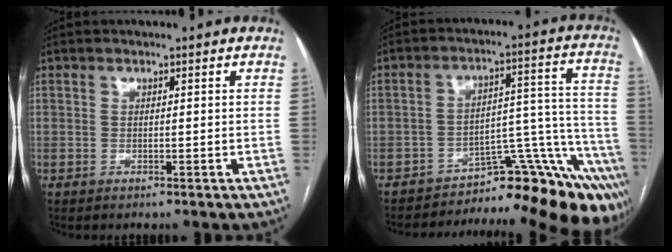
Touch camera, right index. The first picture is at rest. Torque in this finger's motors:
{"motor_torque": [1.00, -1.14, -0.07, -0.15]}